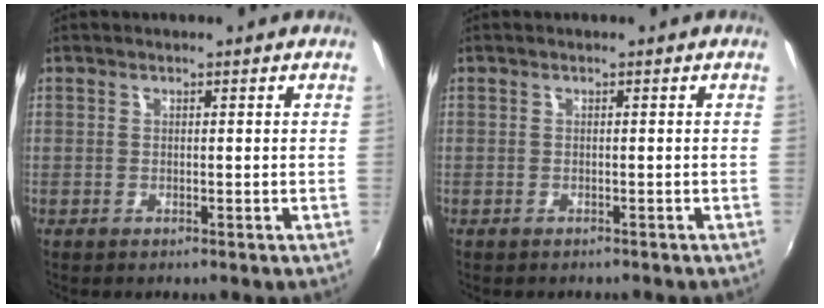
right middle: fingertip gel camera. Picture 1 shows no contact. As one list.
[{"total": 0.8, "force": [-0.8, 0.2, 0.2], "torque": [-0.008, -0.001, -0.009]}]